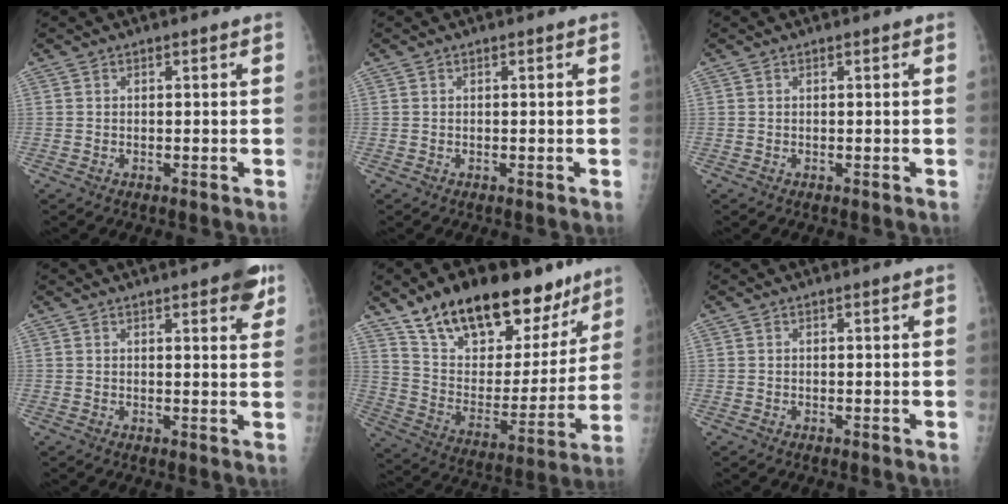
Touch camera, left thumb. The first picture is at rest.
{"total": 0.0}
{"total": 0.0}
{"total": 6.2, "force": [3.6, 1.8, 4.7], "torque": [-0.043, -0.013, 0.040]}
{"total": 26.5, "force": [18.2, 12.4, 14.7], "torque": [-0.186, -0.060, 0.298]}
{"total": 0.0}